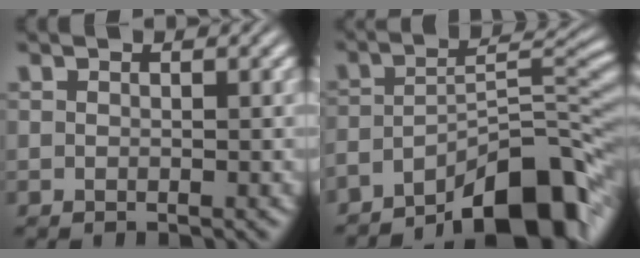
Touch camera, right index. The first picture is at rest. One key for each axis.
{"total": 11.1, "fx": -6.2, "fy": 4.4, "fz": 8.1, "tx": -0.105, "ty": -0.026, "tz": -0.085}